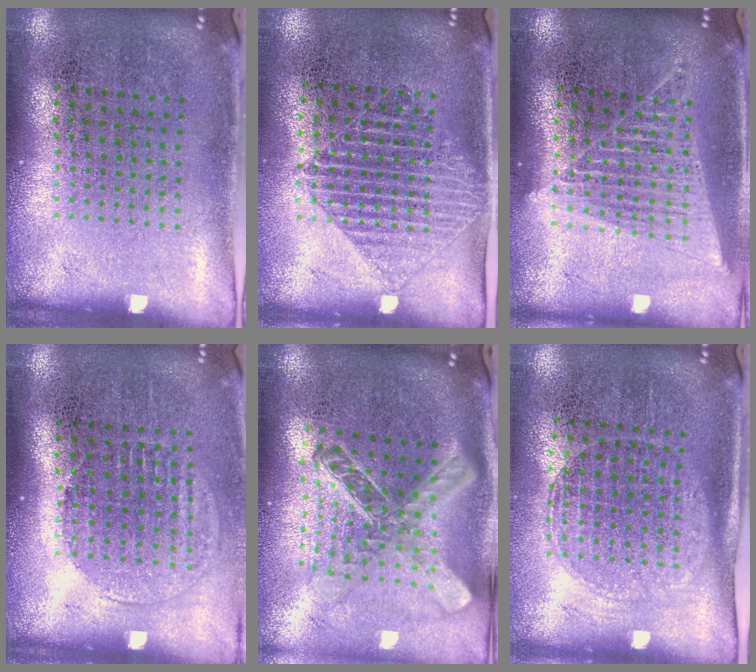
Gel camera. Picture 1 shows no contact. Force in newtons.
{"total": 1.3, "press": 1.1, "slide": 0.6}
{"total": 1.5, "press": 1.4, "slide": 0.6}
{"total": 1.4, "press": 1.1, "slide": 0.7}
{"total": 2.6, "press": 1.9, "slide": 1.7}
{"total": 1.5, "press": 1.3, "slide": 0.7}